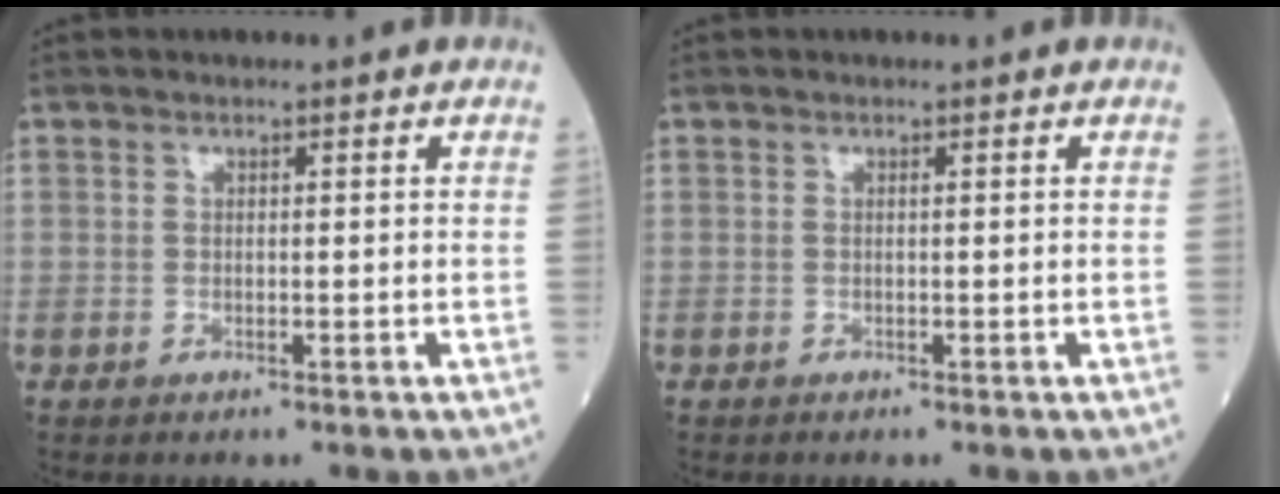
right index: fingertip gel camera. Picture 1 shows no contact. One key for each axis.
{"total": 0.0}